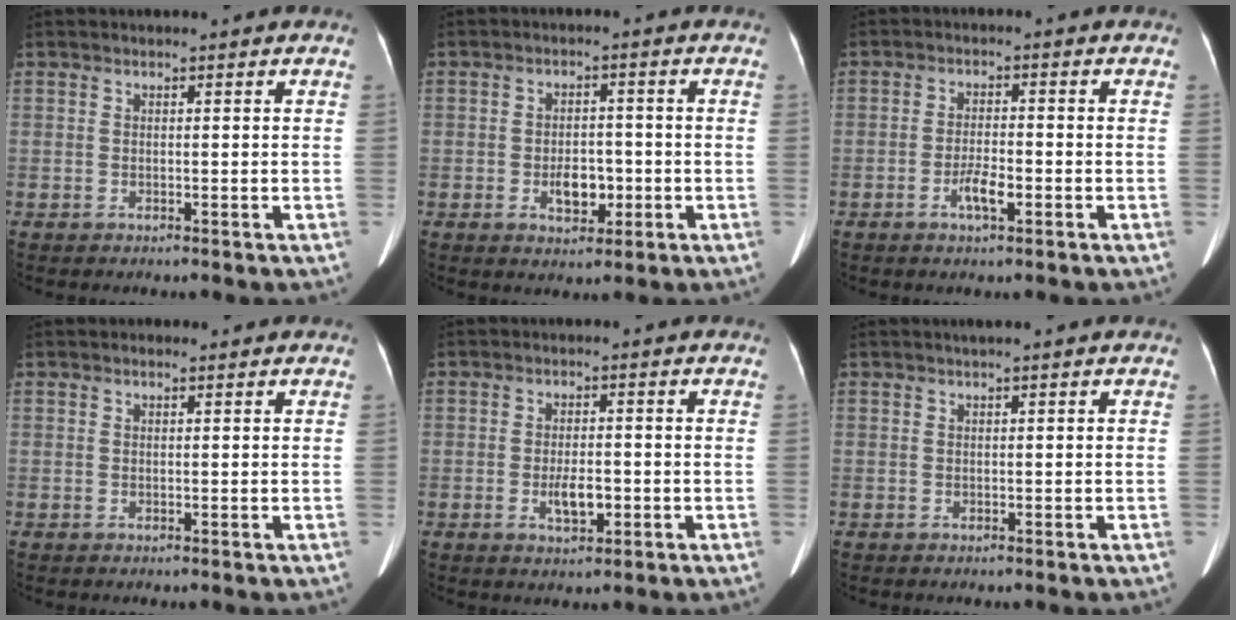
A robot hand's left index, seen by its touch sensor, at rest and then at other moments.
{"total": 4.7, "force": [-1.4, 2.8, 3.4], "torque": [-0.055, 0.006, -0.019]}
{"total": 3.5, "force": [-1.6, 0.8, 3.0], "torque": [-0.056, 0.002, -0.031]}
{"total": 0.6, "force": [0.4, 0.3, 0.3], "torque": [-0.010, 0.002, 0.004]}
{"total": 3.9, "force": [-1.2, 1.6, 3.4], "torque": [-0.062, 0.001, -0.019]}
{"total": 0.7, "force": [0.4, -0.2, 0.5], "torque": [-0.014, 0.006, 0.009]}